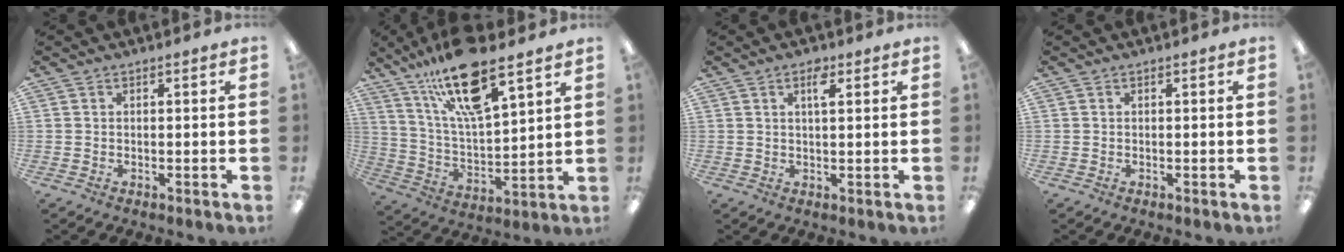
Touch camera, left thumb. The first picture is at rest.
{"total": 18.8, "force": [12.9, 5.4, 12.6], "torque": [-0.226, -0.063, 0.217]}
{"total": 3.5, "force": [1.9, 1.2, 2.6], "torque": [-0.042, -0.001, 0.029]}
{"total": 0.0}